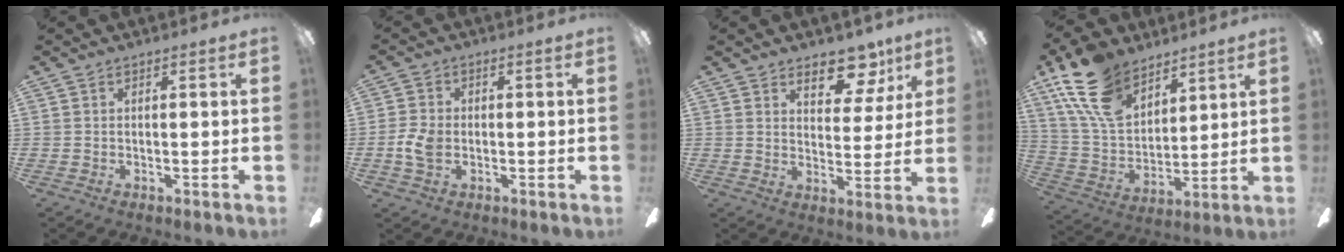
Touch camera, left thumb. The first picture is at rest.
{"total": 5.4, "force": [-1.1, 3.7, 3.7], "torque": [-0.082, 0.003, -0.021]}
{"total": 11.3, "force": [7.5, 5.8, 6.1], "torque": [-0.067, -0.041, 0.129]}
{"total": 18.3, "force": [11.8, 10.2, 9.5], "torque": [-0.217, -0.043, 0.221]}